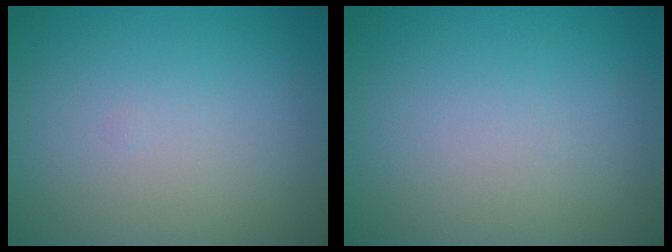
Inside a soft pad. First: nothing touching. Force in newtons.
{"total": 0.0}